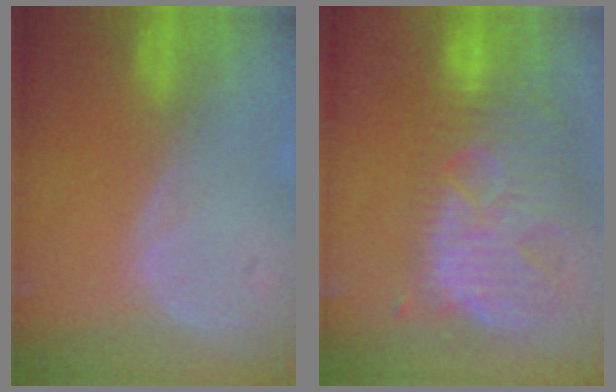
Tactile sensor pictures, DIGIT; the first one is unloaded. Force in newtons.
{"total": 13.7, "press": 11.6, "slide": 7.3}